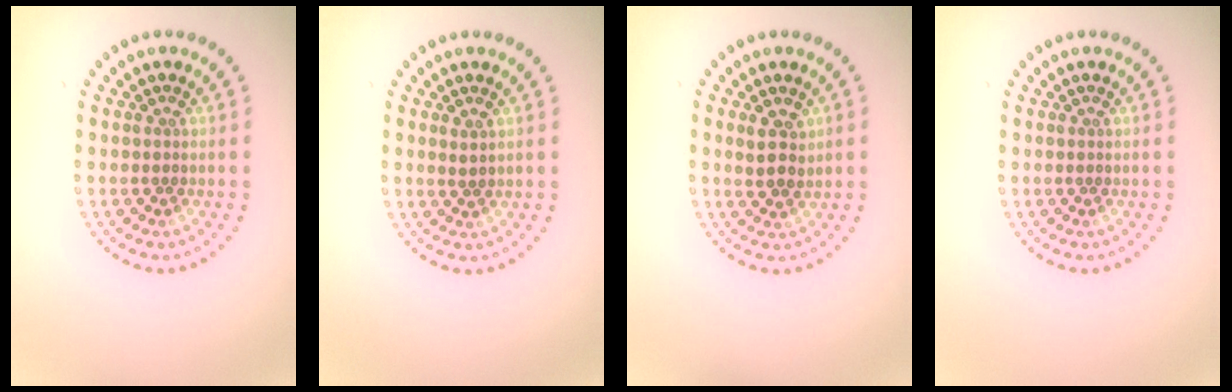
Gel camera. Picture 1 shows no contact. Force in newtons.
{"total": 0.5, "press": 0.5, "slide": 0.2}
{"total": 2.3, "press": 2.2, "slide": 0.7}
{"total": 0.0}